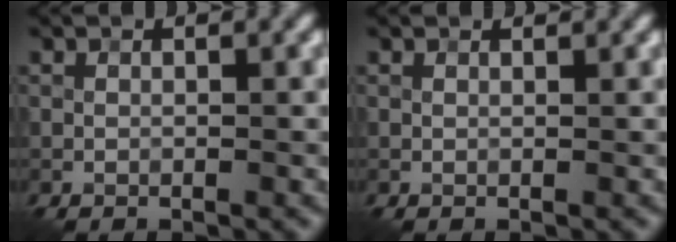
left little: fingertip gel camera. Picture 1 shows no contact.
{"total": 1.0, "force": [1.0, 0.1, 0.2], "torque": [-0.009, -0.004, 0.007]}